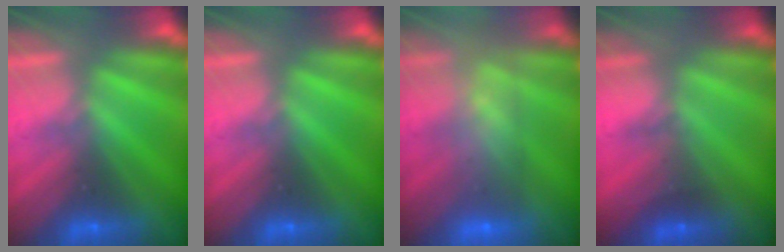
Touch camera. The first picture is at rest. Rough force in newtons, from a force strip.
{"total": 0.0}
{"total": 6.2}
{"total": 1.7}